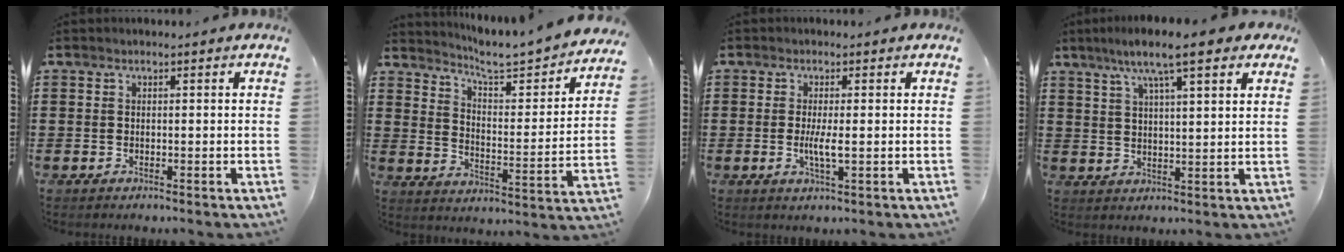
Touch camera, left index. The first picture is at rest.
{"total": 5.2, "force": [4.9, 0.5, 1.6], "torque": [-0.051, -0.044, 0.076]}
{"total": 3.2, "force": [-0.2, 0.4, 3.1], "torque": [-0.055, -0.004, -0.004]}
{"total": 9.2, "force": [6.5, 1.6, 6.3], "torque": [-0.132, -0.004, 0.110]}